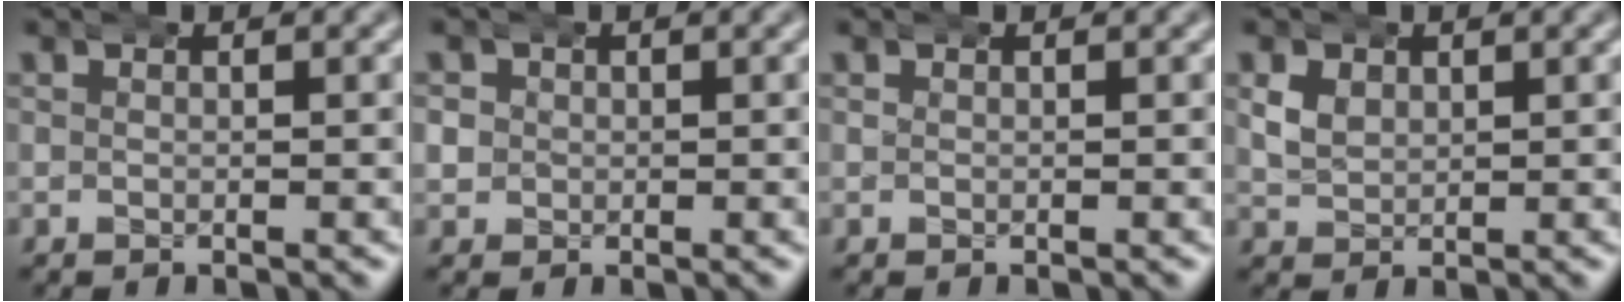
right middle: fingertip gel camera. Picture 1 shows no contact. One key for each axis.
{"total": 1.4, "fx": 0.3, "fy": 1.4, "fz": 0.0, "tx": -0.009, "ty": -0.002, "tz": 0.006}
{"total": 0.6, "fx": 0.1, "fy": -0.5, "fz": -0.4, "tx": 0.010, "ty": -0.001, "tz": 0.003}
{"total": 2.0, "fx": 0.8, "fy": 1.8, "fz": 0.5, "tx": -0.016, "ty": -0.006, "tz": 0.020}